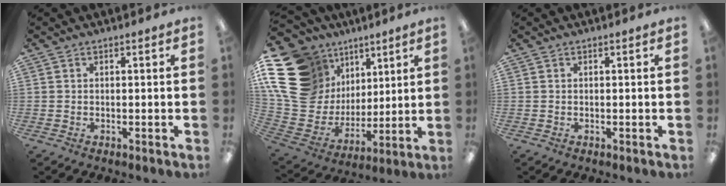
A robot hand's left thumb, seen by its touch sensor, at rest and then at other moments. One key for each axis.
{"total": 21.1, "fx": 9.4, "fy": 16.5, "fz": 9.2, "tx": -0.194, "ty": -0.061, "tz": 0.196}
{"total": 0.0}